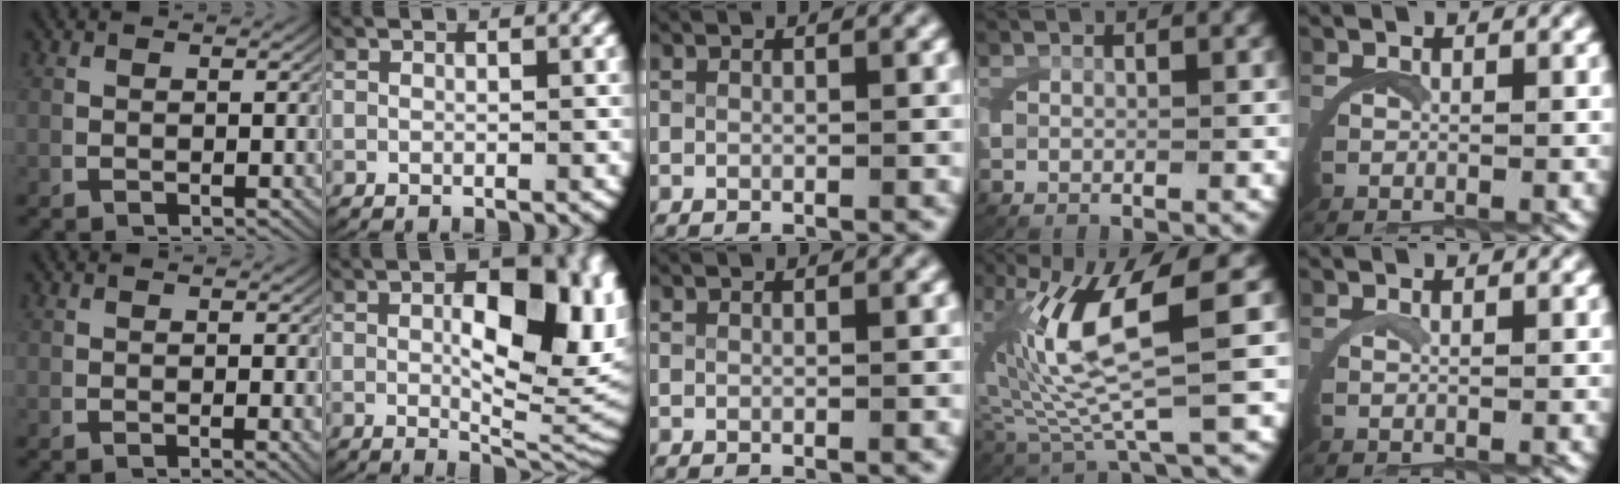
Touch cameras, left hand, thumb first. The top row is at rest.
{"thumb": {"total": 0.8, "force": [-0.1, 0.1, 0.8], "torque": [-0.012, -0.003, -0.001]}, "index": {"total": 10.7, "force": [1.5, 5.1, 9.2], "torque": [-0.119, -0.013, 0.021]}, "ring": {"total": 10.4, "force": [1.3, 4.9, 9.0], "torque": [-0.189, -0.009, 0.032]}, "little": {"total": 0.5, "force": [0.2, -0.5, 0.1], "torque": [-0.001, 0.000, 0.004]}}